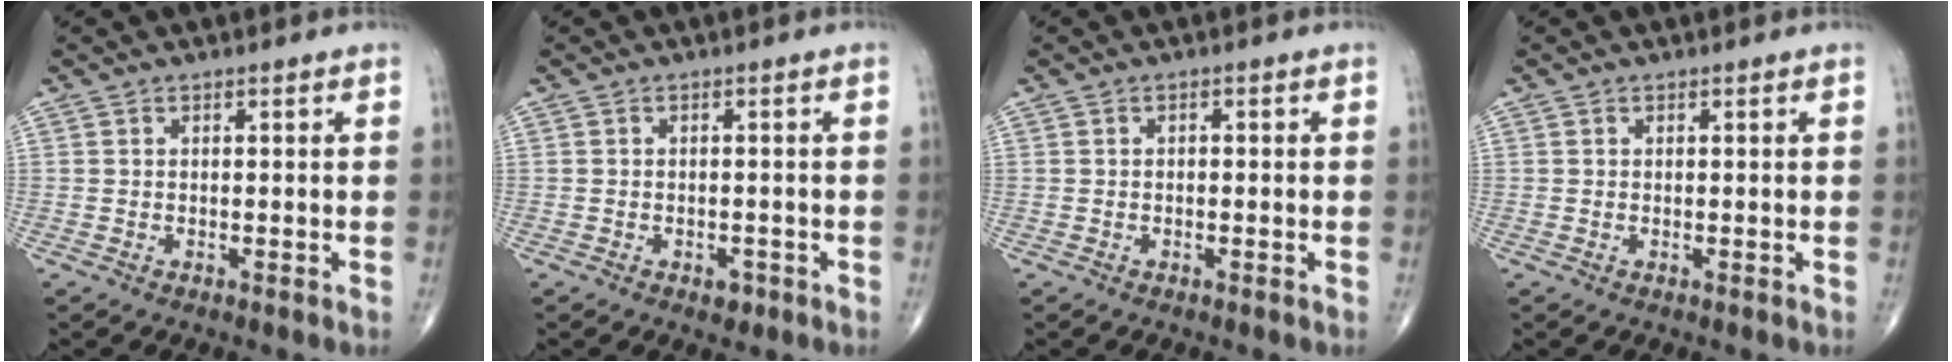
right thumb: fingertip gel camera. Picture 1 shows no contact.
{"total": 1.8, "force": [-0.9, 1.2, 0.9], "torque": [-0.006, 0.003, -0.009]}
{"total": 0.6, "force": [-0.1, 0.4, 0.4], "torque": [-0.003, 0.003, -0.004]}
{"total": 0.0}